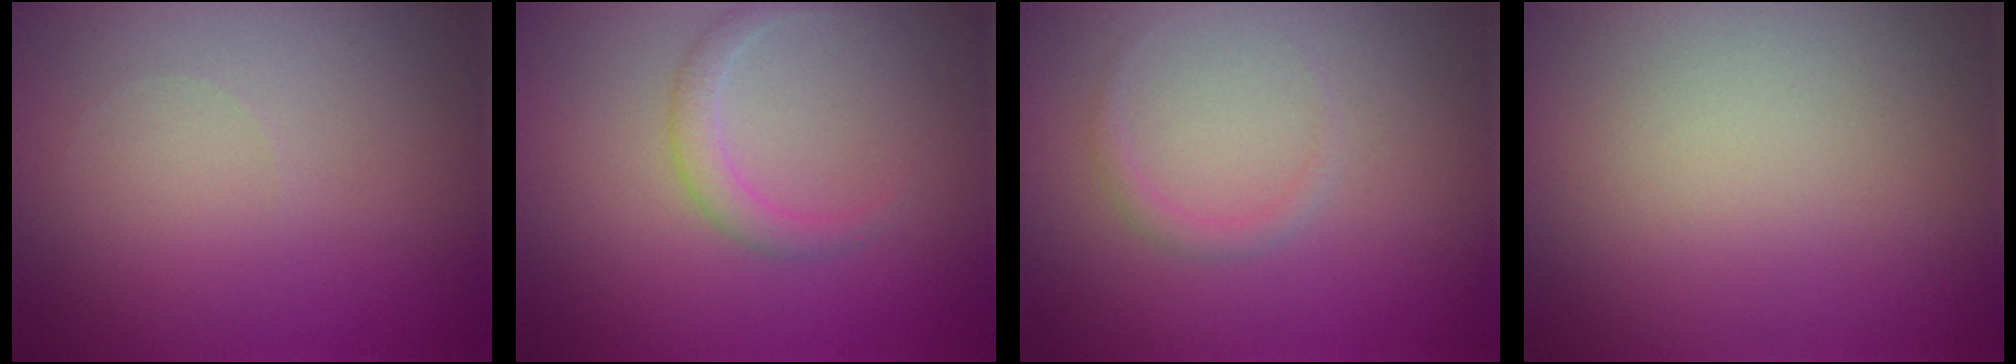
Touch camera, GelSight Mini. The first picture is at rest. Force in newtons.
{"total": 1.7, "press": 1.7, "slide": 0.1}
{"total": 0.9, "press": 0.9, "slide": 0.1}
{"total": 0.0}